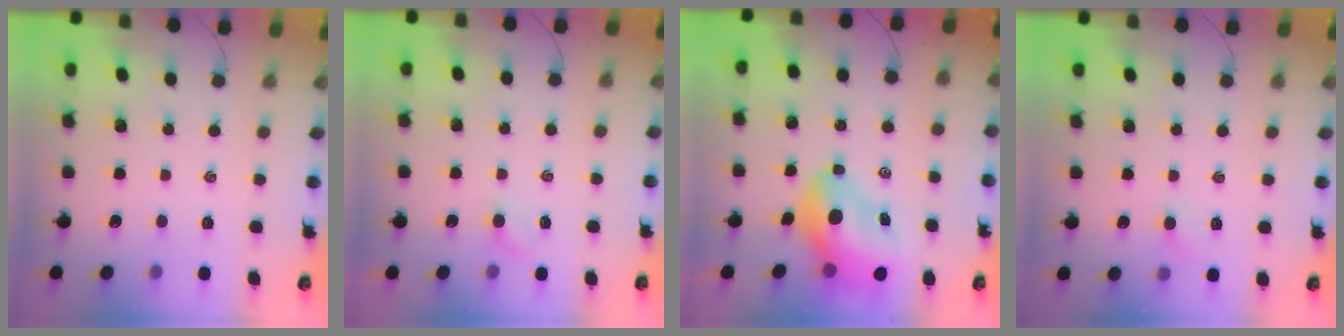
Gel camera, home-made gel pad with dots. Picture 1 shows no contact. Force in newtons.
{"total": 2.5, "press": 2.4, "slide": 0.8}
{"total": 12.3, "press": 11.7, "slide": 3.9}
{"total": 3.3, "press": 3.1, "slide": 1.0}